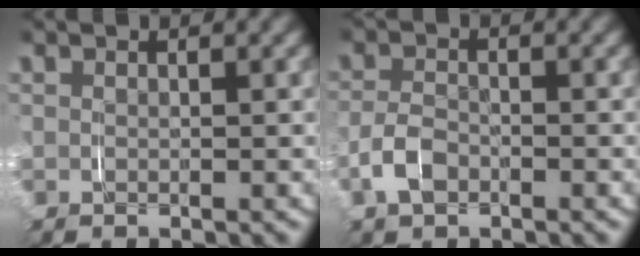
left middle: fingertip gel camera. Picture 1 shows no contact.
{"total": 2.6, "force": [-1.2, 1.7, 1.6], "torque": [-0.043, 0.000, -0.023]}